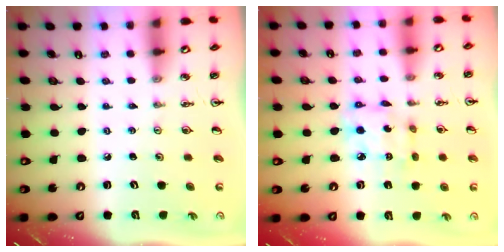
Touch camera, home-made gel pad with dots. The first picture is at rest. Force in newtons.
{"total": 6.8, "press": 6.8, "slide": 0.3}